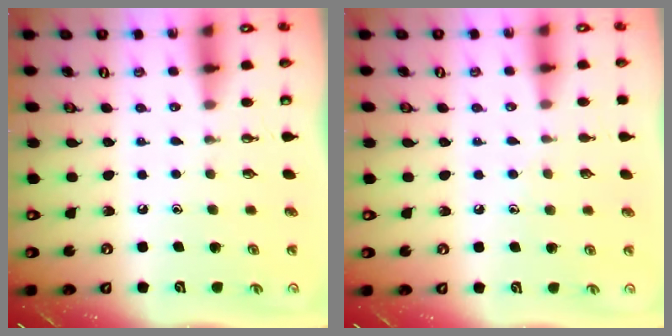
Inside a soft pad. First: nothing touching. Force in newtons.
{"total": 5.0, "press": 4.9, "slide": 0.6}